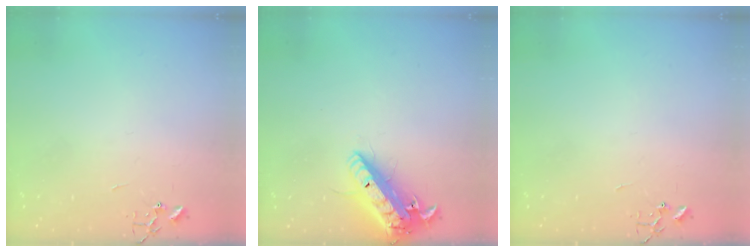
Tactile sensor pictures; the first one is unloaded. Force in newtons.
{"total": 17.1, "press": 16.8, "slide": 3.3}
{"total": 0.0}